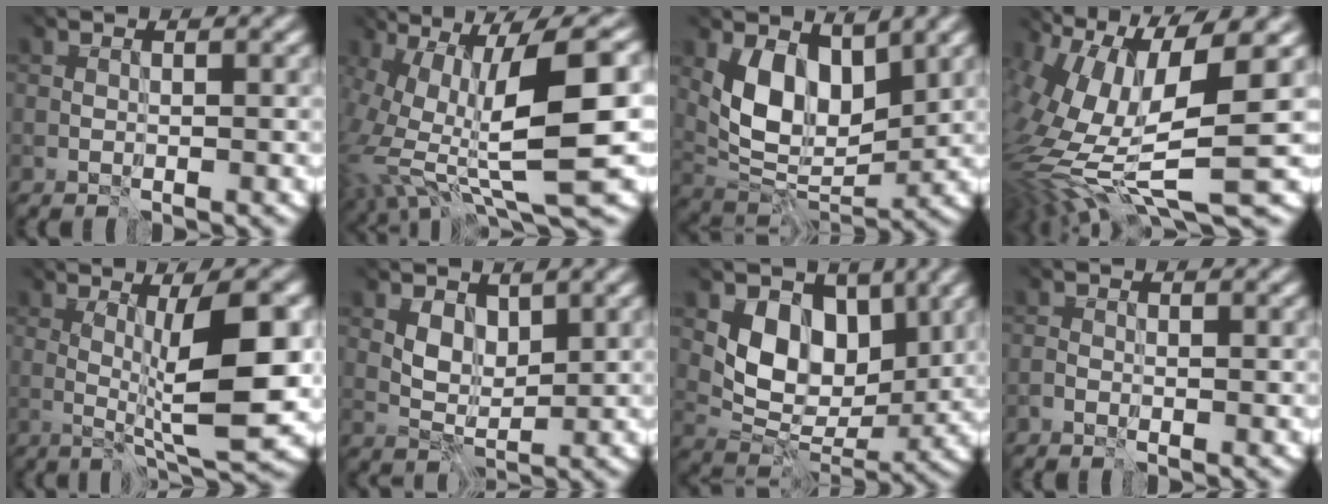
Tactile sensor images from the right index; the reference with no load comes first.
{"total": 11.9, "force": [-1.3, 3.6, 11.3], "torque": [-0.206, -0.014, 0.000]}
{"total": 6.0, "force": [1.3, 3.6, 4.6], "torque": [-0.084, -0.018, 0.037]}
{"total": 13.5, "force": [0.6, 5.0, 12.5], "torque": [-0.252, -0.004, 0.042]}
{"total": 6.4, "force": [-0.9, 0.2, 6.3], "torque": [-0.092, -0.004, 0.007]}
{"total": 1.2, "force": [0.3, 0.8, 0.9], "torque": [-0.024, -0.003, 0.020]}
{"total": 6.8, "force": [1.6, 5.0, 4.3], "torque": [-0.073, -0.016, 0.042]}
{"total": 1.3, "force": [-1.3, 0.1, 0.1], "torque": [0.004, 0.002, -0.018]}